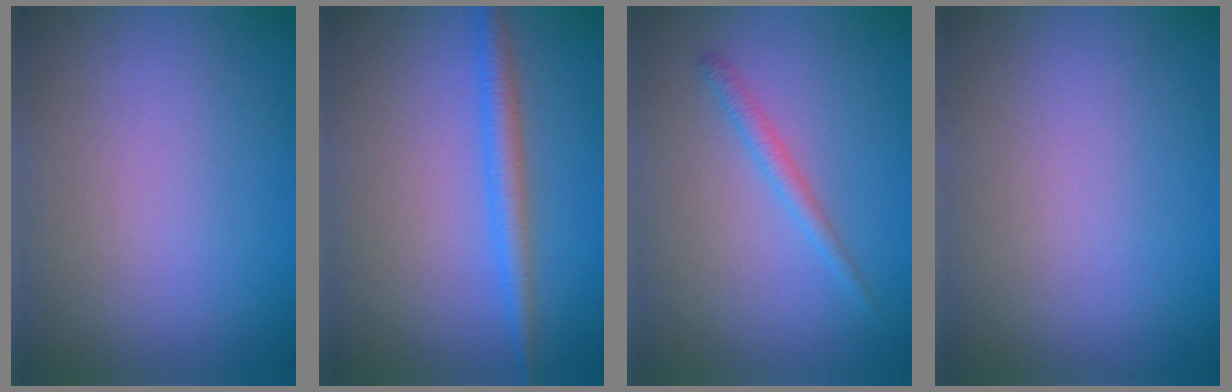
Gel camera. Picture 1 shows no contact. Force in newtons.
{"total": 2.7, "press": 2.7, "slide": 0.0}
{"total": 1.4, "press": 1.4, "slide": 0.1}
{"total": 0.0}